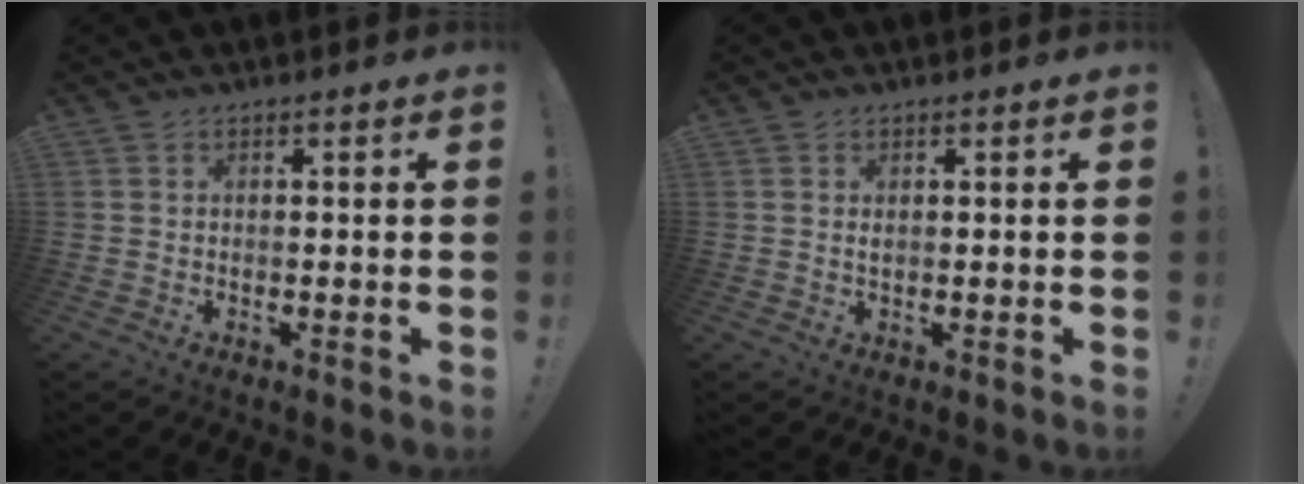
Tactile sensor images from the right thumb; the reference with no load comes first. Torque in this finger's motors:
{"motor_torque": [-0.13, 0.04, -0.05, 0.16, -0.03]}